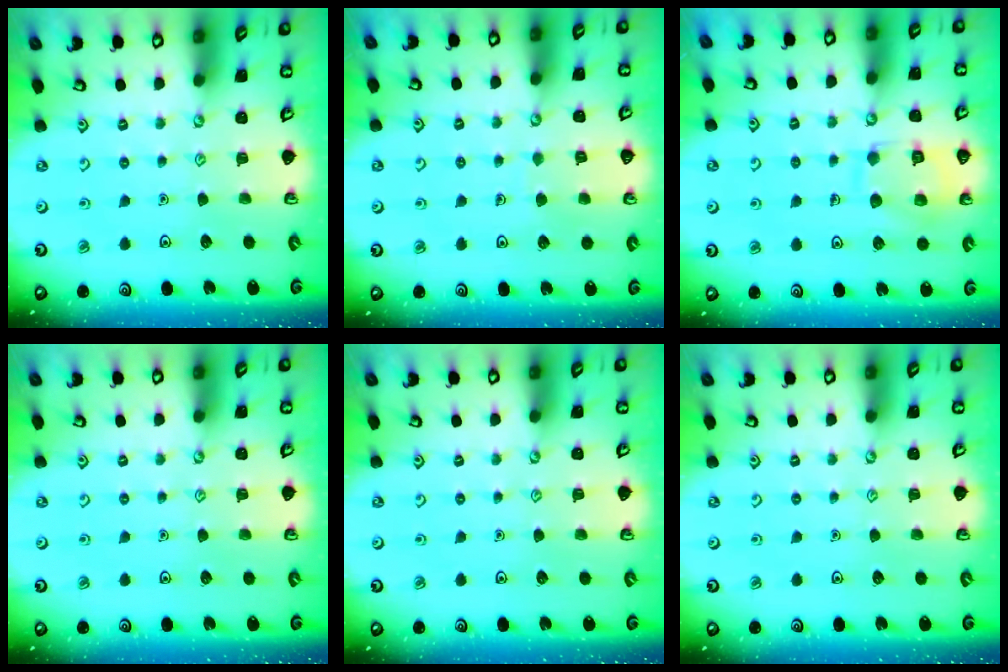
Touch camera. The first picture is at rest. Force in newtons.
{"total": 2.9, "press": 2.9, "slide": 0.2}
{"total": 11.5, "press": 11.5, "slide": 1.0}
{"total": 0.0}
{"total": 0.0}
{"total": 0.0}